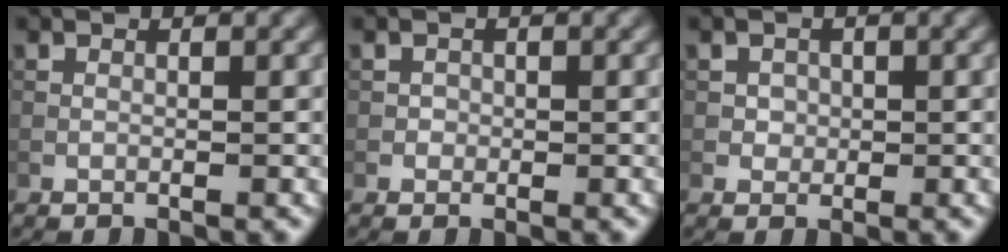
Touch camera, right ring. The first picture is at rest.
{"total": 0.7, "force": [-0.1, 0.7, 0.1], "torque": [0.006, -0.003, -0.003]}
{"total": 1.5, "force": [0.3, 1.3, 0.4], "torque": [-0.003, -0.002, 0.014]}